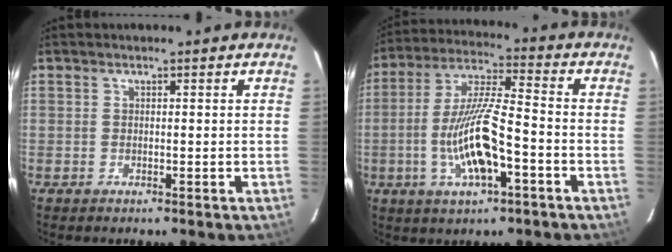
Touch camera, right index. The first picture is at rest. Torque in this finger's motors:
{"motor_torque": [1.78, -0.35, 0.63, 0.21]}